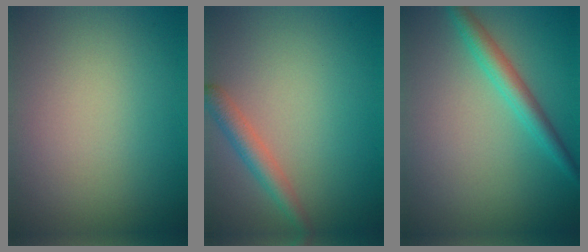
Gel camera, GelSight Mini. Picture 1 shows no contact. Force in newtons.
{"total": 2.4, "press": 2.4, "slide": 0.1}
{"total": 2.7, "press": 2.7, "slide": 0.1}